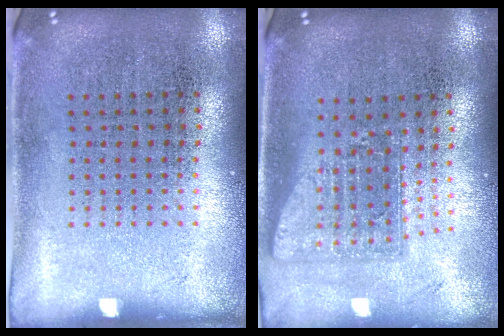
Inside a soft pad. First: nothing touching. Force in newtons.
{"total": 1.6, "press": 1.2, "slide": 1.0}